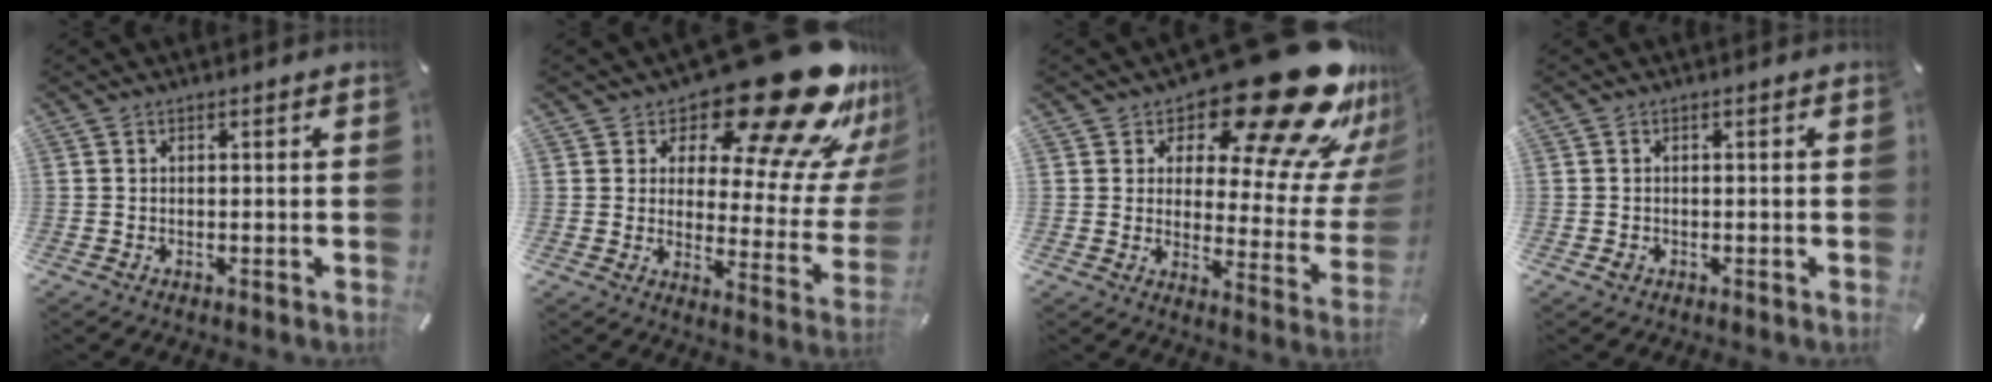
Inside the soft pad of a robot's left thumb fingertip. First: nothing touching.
{"total": 27.3, "force": [17.8, 10.9, 17.5], "torque": [-0.212, -0.142, 0.300]}
{"total": 27.8, "force": [17.6, 11.1, 18.4], "torque": [-0.226, -0.136, 0.296]}
{"total": 0.9, "force": [-0.3, 0.7, 0.6], "torque": [-0.010, 0.002, -0.006]}